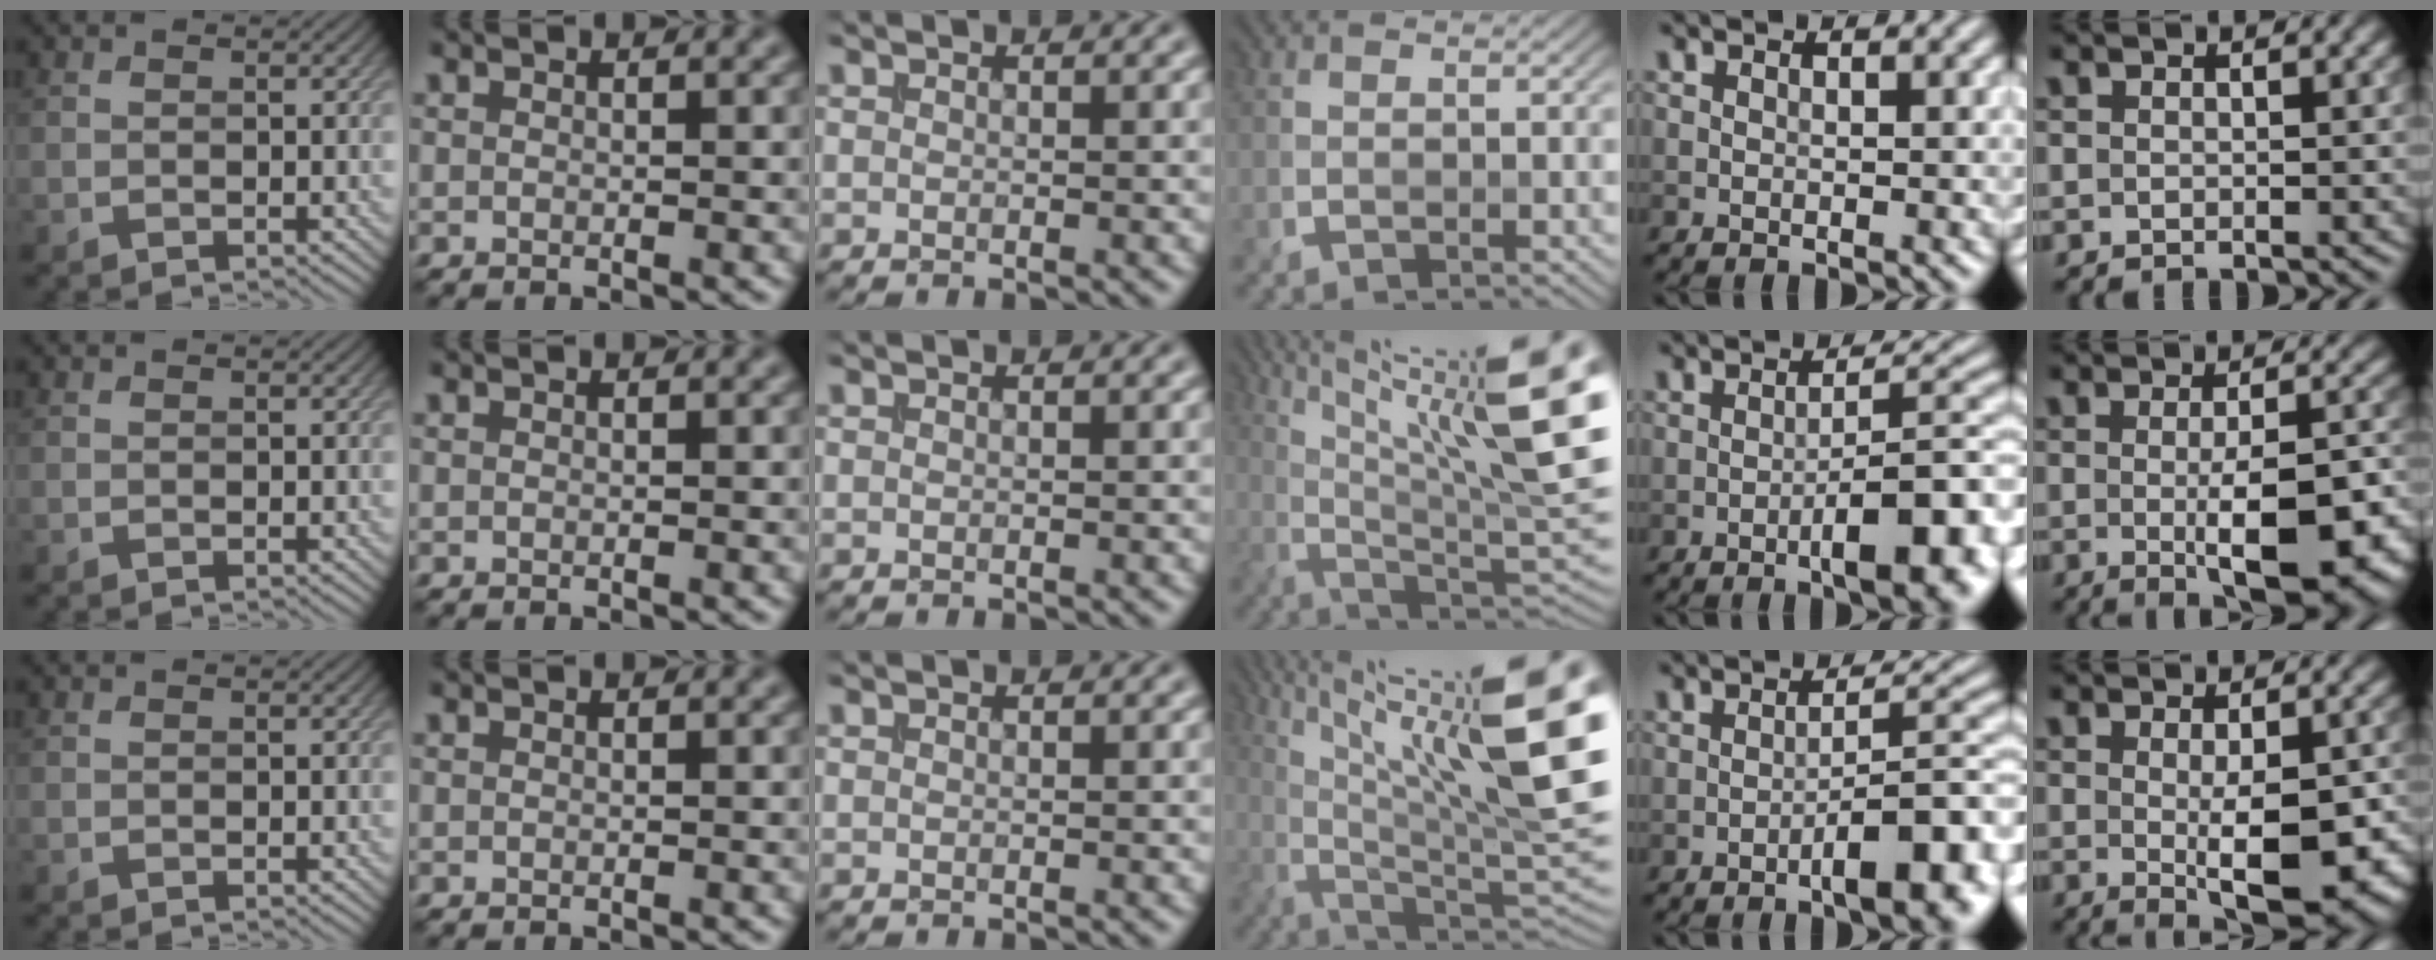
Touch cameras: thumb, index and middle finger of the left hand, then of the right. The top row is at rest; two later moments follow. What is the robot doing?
{"motion": "insert", "object": "bucket"}